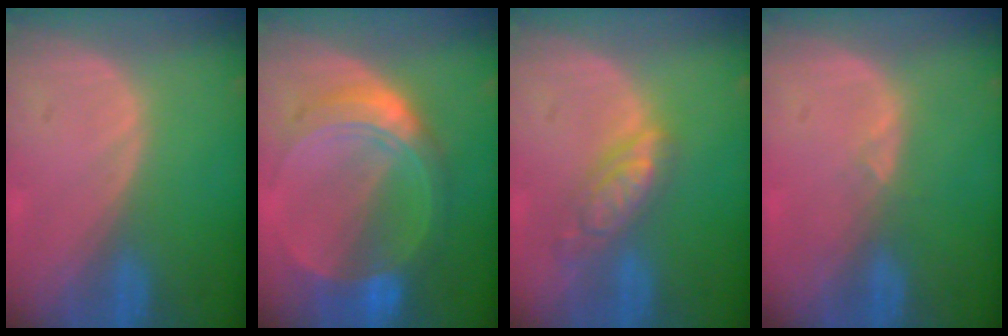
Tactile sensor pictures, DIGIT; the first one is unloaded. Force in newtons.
{"total": 8.8, "press": 8.8, "slide": 0.6}
{"total": 5.8, "press": 5.1, "slide": 2.8}
{"total": 0.9, "press": 0.9, "slide": 0.3}